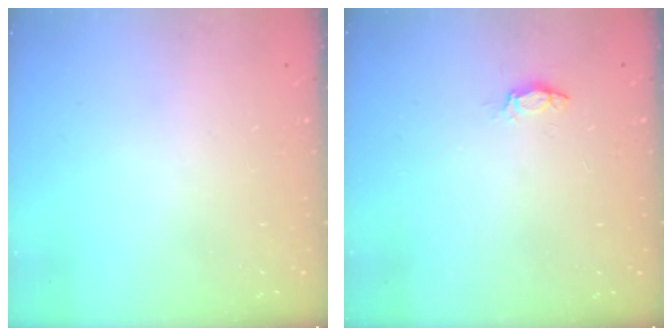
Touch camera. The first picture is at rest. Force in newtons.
{"total": 3.0, "press": 3.0, "slide": 0.3}